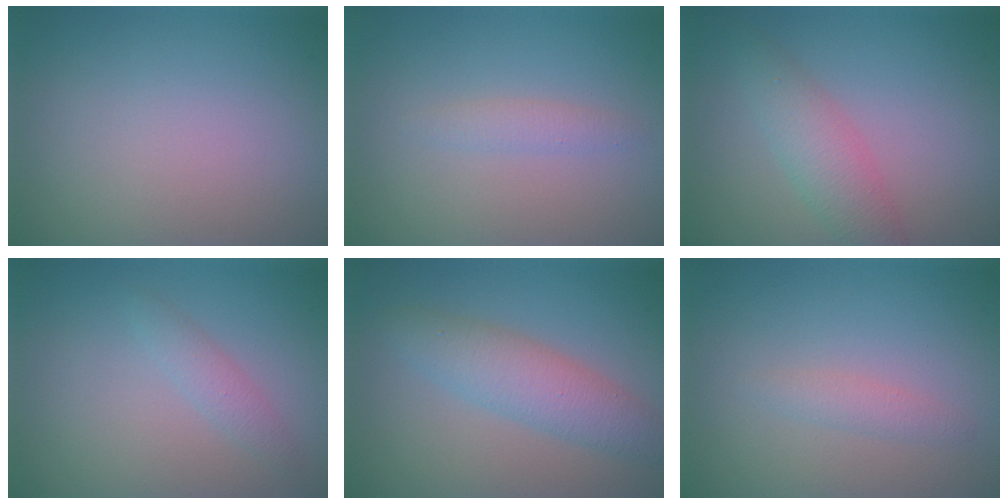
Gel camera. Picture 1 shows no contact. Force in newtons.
{"total": 1.2, "press": 1.2, "slide": 0.0}
{"total": 3.3, "press": 3.3, "slide": 0.1}
{"total": 1.5, "press": 1.5, "slide": 0.0}
{"total": 4.2, "press": 4.2, "slide": 0.1}
{"total": 1.2, "press": 1.2, "slide": 0.0}